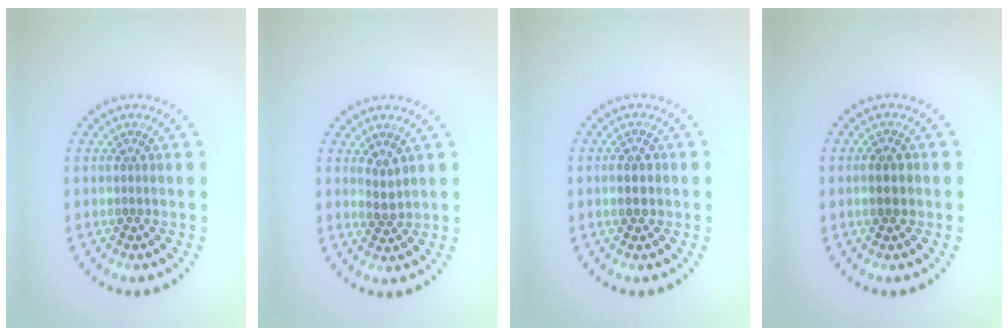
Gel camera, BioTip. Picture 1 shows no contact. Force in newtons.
{"total": 1.4, "press": 1.1, "slide": 0.9}
{"total": 1.6, "press": 1.6, "slide": 0.1}
{"total": 1.9, "press": 1.9, "slide": 0.0}